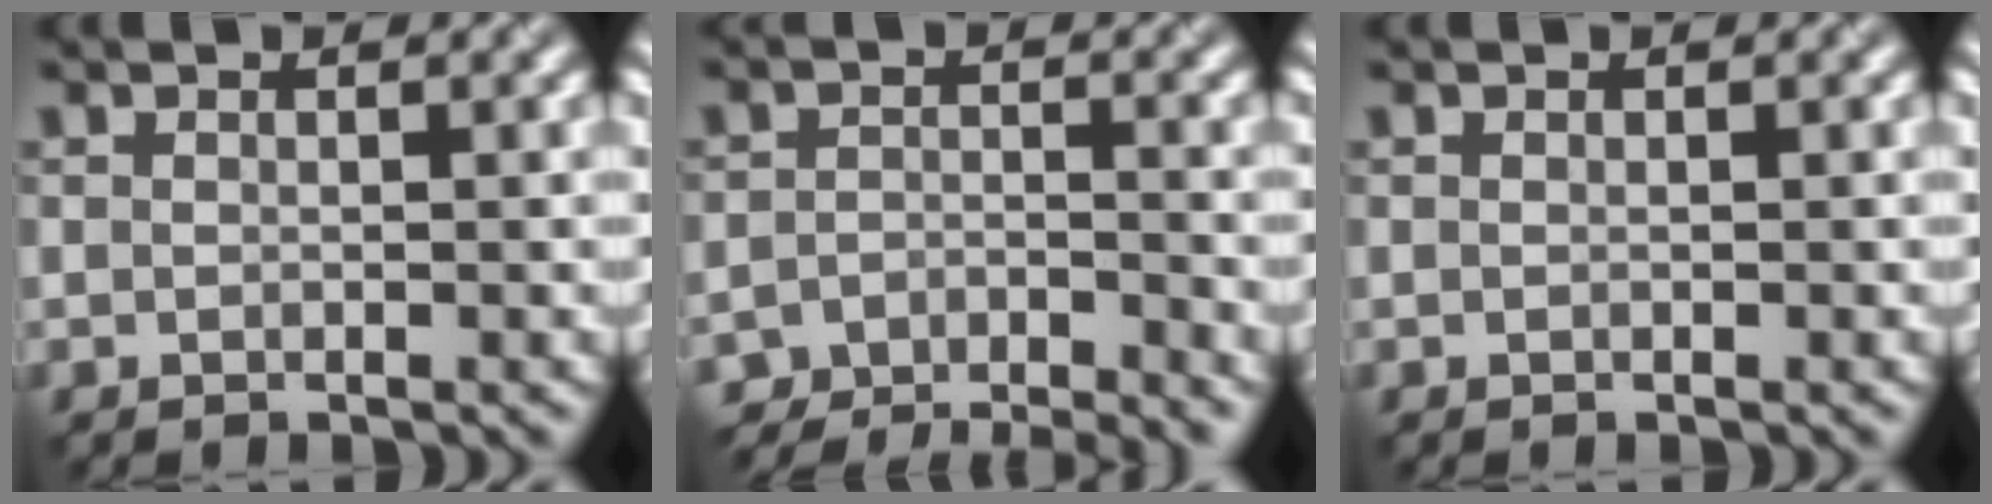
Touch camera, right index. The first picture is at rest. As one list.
[{"total": 6.0, "force": [-5.9, 0.7, 1.0], "torque": [-0.013, -0.010, -0.101]}, {"total": 0.0}]